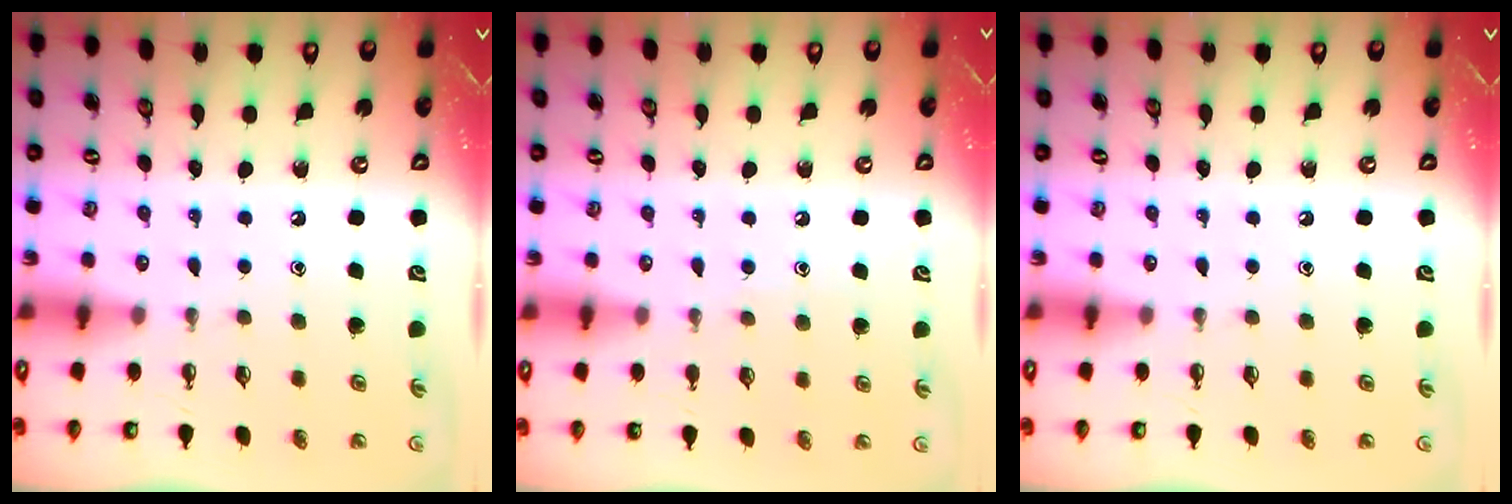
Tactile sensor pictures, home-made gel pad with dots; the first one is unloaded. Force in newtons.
{"total": 4.5, "press": 4.5, "slide": 0.5}
{"total": 0.0}